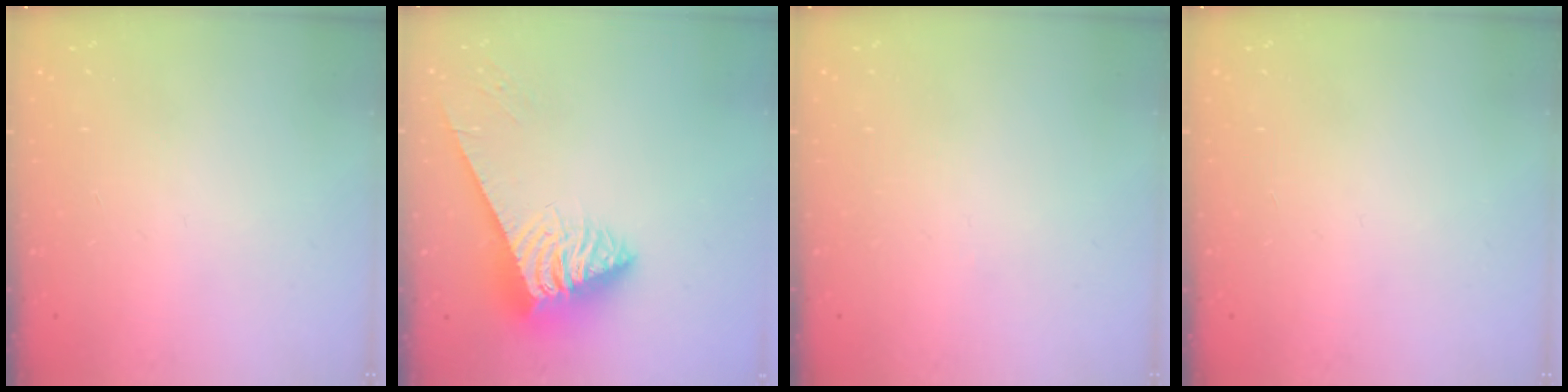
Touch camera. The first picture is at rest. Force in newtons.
{"total": 6.6, "press": 6.6, "slide": 0.9}
{"total": 0.0}
{"total": 0.0}